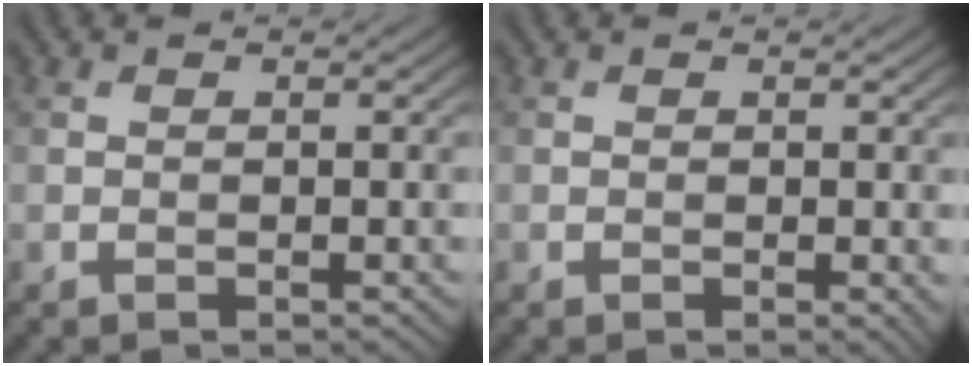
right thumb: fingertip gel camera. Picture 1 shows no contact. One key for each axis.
{"total": 0.8, "fx": -0.1, "fy": 0.5, "fz": 0.7, "tx": -0.006, "ty": -0.004, "tz": 0.000}